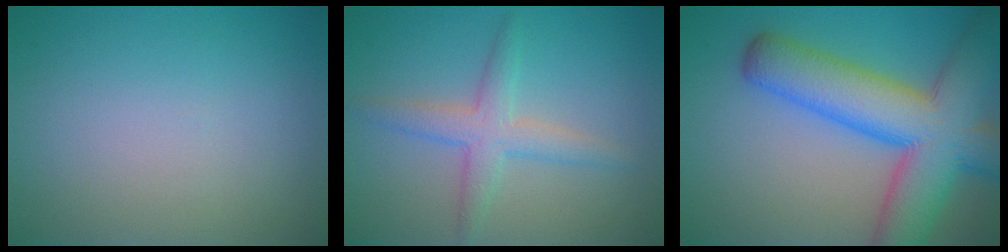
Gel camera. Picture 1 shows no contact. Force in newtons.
{"total": 3.2, "press": 3.2, "slide": 0.2}
{"total": 11.7, "press": 11.7, "slide": 0.4}